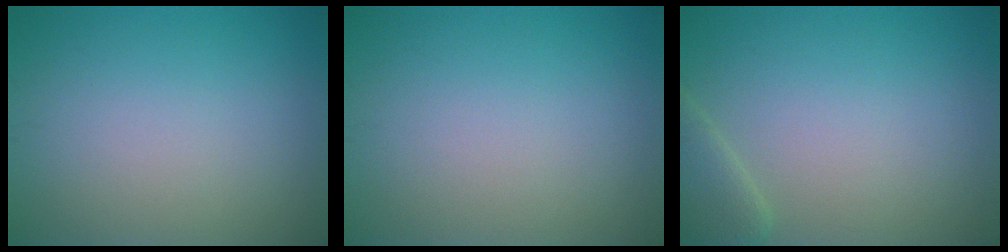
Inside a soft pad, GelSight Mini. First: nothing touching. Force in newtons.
{"total": 0.0}
{"total": 2.5, "press": 2.5, "slide": 0.1}